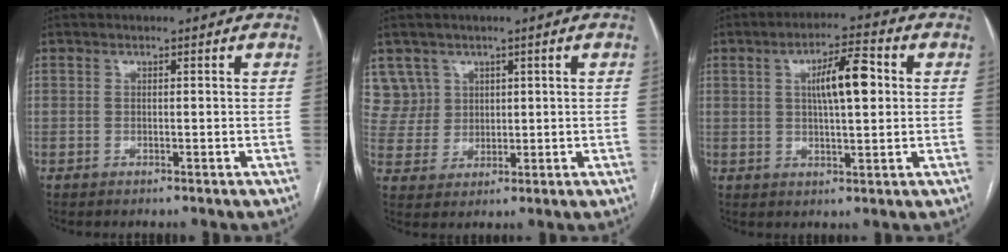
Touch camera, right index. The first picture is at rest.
{"total": 6.0, "force": [3.0, 5.2, -0.3], "torque": [0.008, 0.016, 0.070]}
{"total": 8.0, "force": [1.6, 1.8, 7.6], "torque": [-0.129, 0.016, 0.026]}